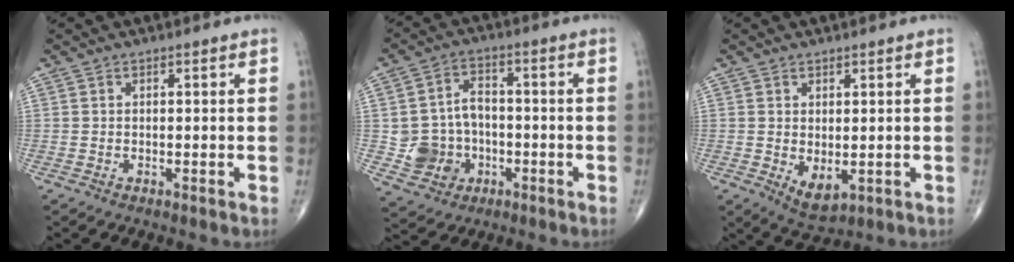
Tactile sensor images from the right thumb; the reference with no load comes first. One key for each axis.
{"total": 9.3, "fx": -2.2, "fy": 8.3, "fz": 3.7, "tx": -0.037, "ty": 0.023, "tz": -0.033}
{"total": 4.6, "fx": -0.4, "fy": 2.5, "fz": 3.8, "tx": -0.055, "ty": -0.009, "tz": 0.008}